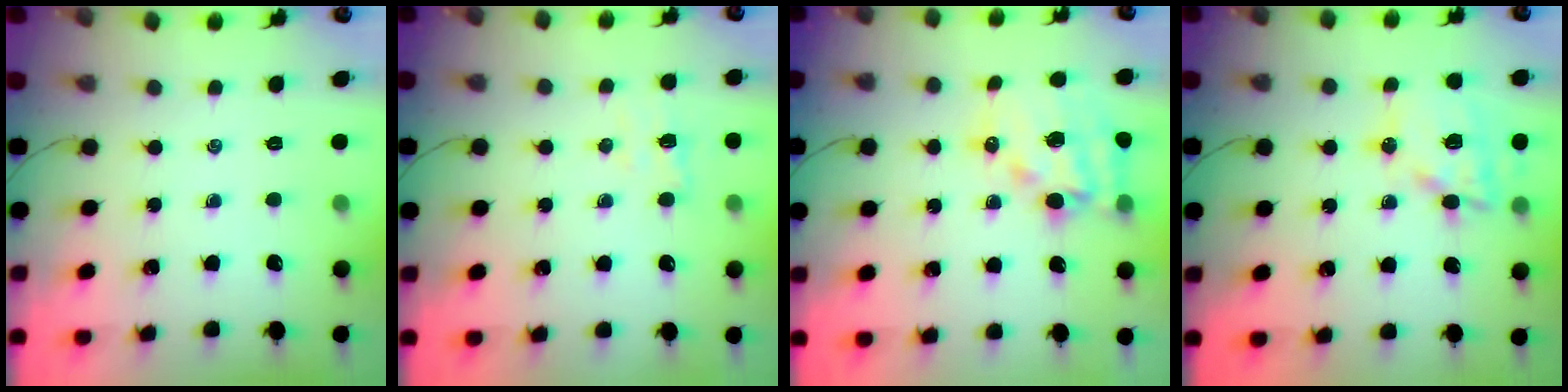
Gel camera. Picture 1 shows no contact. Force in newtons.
{"total": 4.7, "press": 4.6, "slide": 1.0}
{"total": 15.0, "press": 14.6, "slide": 3.2}
{"total": 13.5, "press": 13.4, "slide": 2.2}